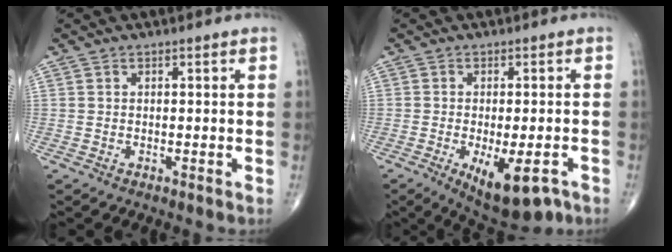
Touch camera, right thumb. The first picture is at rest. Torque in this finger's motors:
{"motor_torque": [-0.17, 0.27, -0.11, -0.18, 0.06]}